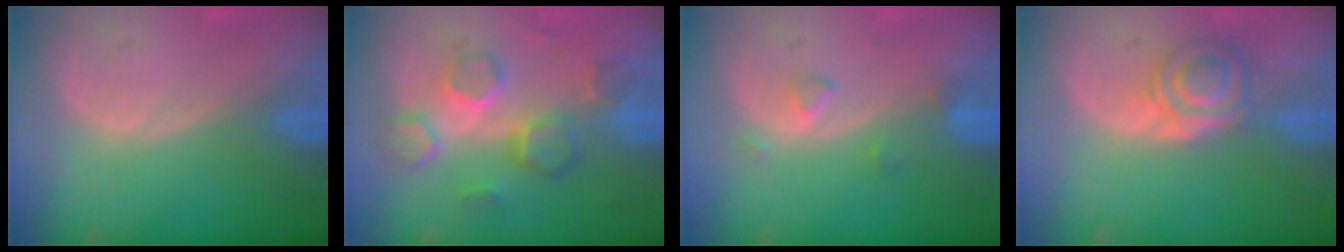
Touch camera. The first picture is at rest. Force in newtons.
{"total": 8.8, "press": 7.6, "slide": 4.5}
{"total": 2.1, "press": 2.1, "slide": 0.1}
{"total": 5.8, "press": 5.4, "slide": 2.1}